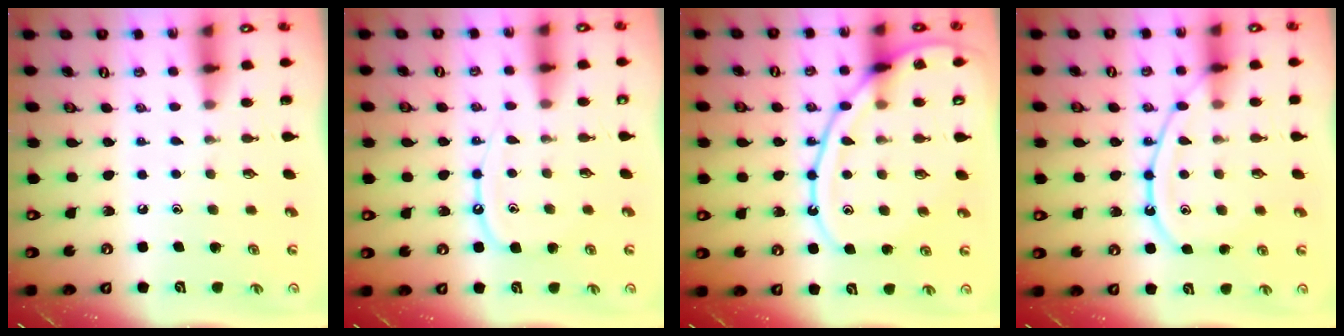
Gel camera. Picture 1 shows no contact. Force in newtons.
{"total": 8.9, "press": 8.9, "slide": 0.9}
{"total": 15.4, "press": 15.4, "slide": 1.4}
{"total": 13.3, "press": 13.2, "slide": 1.3}